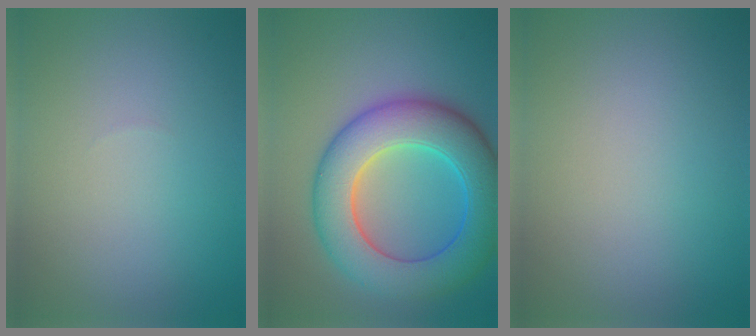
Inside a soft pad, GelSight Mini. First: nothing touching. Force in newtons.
{"total": 9.9, "press": 9.9, "slide": 0.3}
{"total": 0.0}